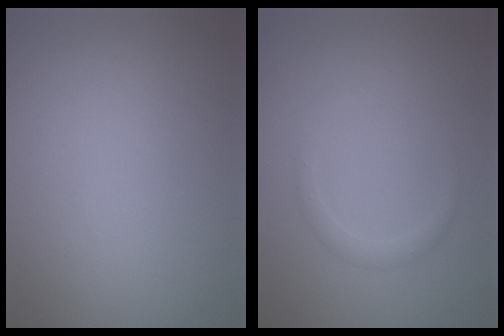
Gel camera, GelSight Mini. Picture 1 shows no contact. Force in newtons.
{"total": 1.2, "press": 1.2, "slide": 0.0}